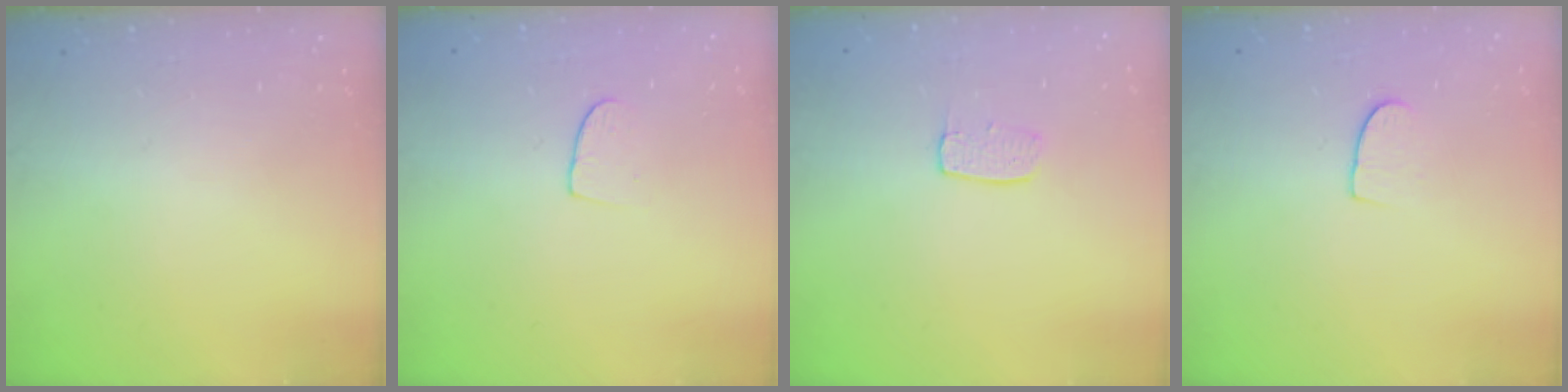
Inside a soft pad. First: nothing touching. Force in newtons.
{"total": 6.3, "press": 6.3, "slide": 0.5}
{"total": 6.7, "press": 6.6, "slide": 0.4}
{"total": 6.1, "press": 6.1, "slide": 0.4}